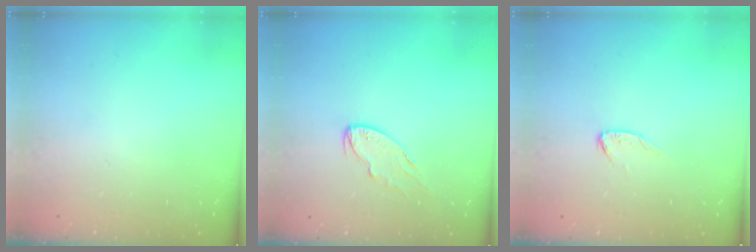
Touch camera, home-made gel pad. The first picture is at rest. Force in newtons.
{"total": 6.1, "press": 6.1, "slide": 0.6}
{"total": 3.8, "press": 3.8, "slide": 0.3}